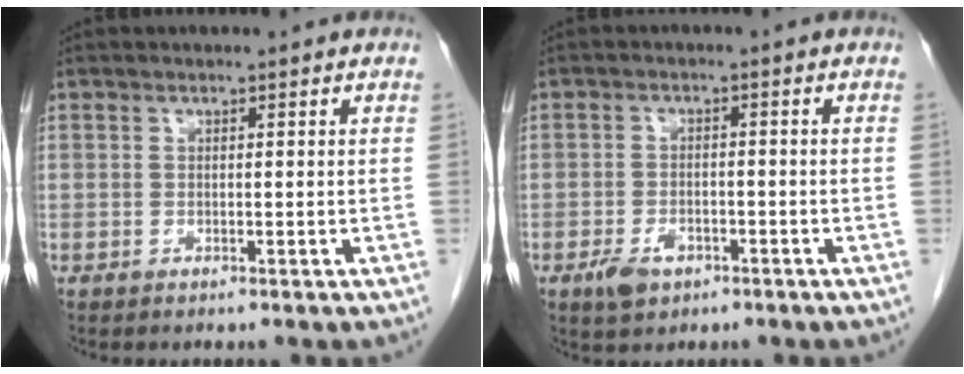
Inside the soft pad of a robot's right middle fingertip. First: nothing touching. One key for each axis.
{"total": 4.0, "fx": -2.2, "fy": 2.3, "fz": 2.4, "tx": -0.047, "ty": 0.000, "tz": -0.031}